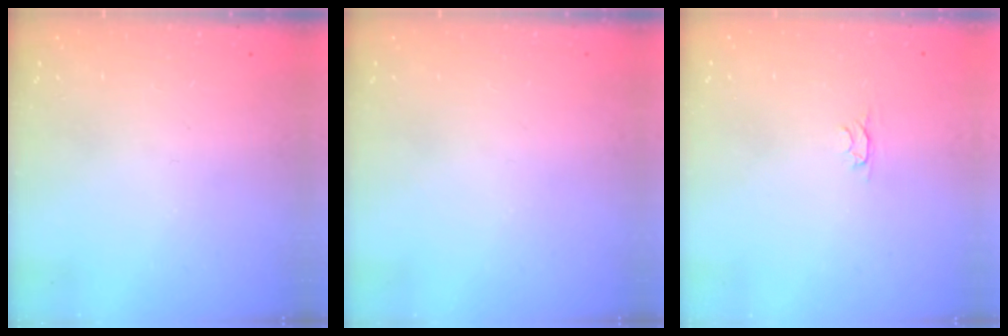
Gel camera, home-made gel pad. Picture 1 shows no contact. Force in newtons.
{"total": 0.0}
{"total": 2.4, "press": 2.3, "slide": 0.5}